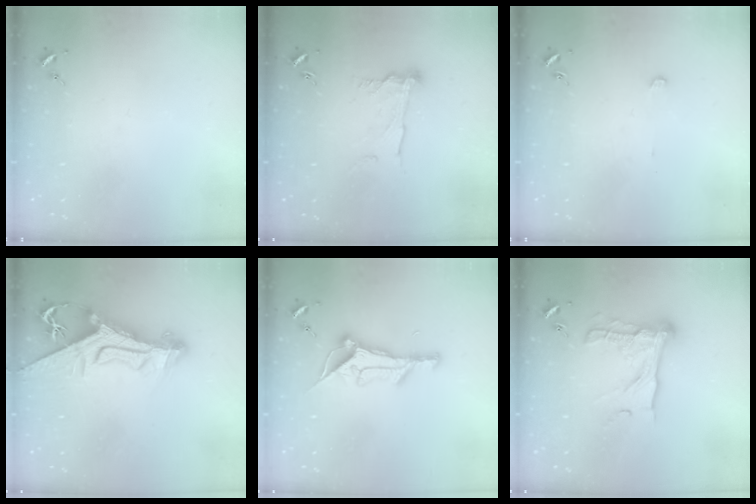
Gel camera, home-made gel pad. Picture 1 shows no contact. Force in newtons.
{"total": 10.3, "press": 10.3, "slide": 0.7}
{"total": 2.4, "press": 2.4, "slide": 0.2}
{"total": 15.5, "press": 15.4, "slide": 1.3}
{"total": 12.8, "press": 12.8, "slide": 0.3}
{"total": 16.7, "press": 16.7, "slide": 1.6}